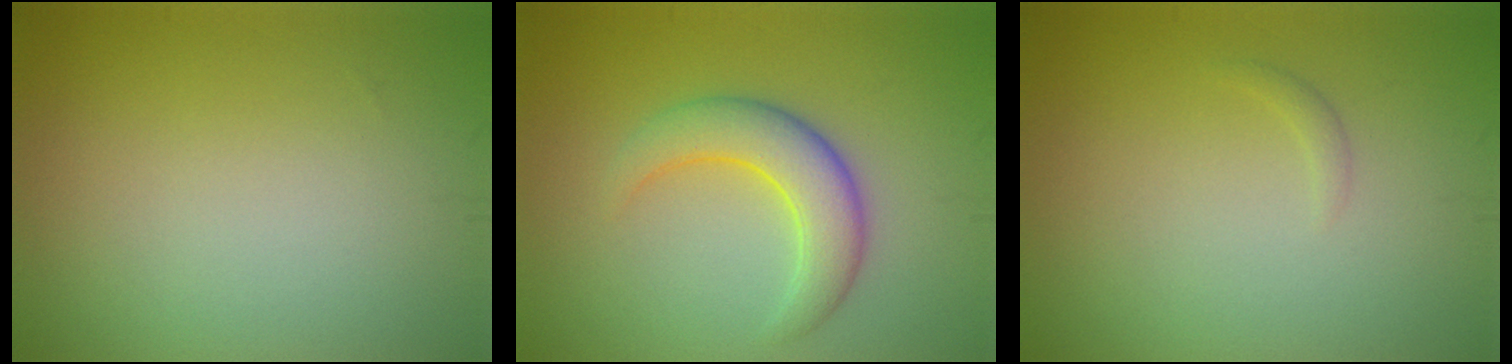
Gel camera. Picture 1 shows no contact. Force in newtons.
{"total": 4.5, "press": 4.5, "slide": 0.1}
{"total": 0.6, "press": 0.6, "slide": 0.0}